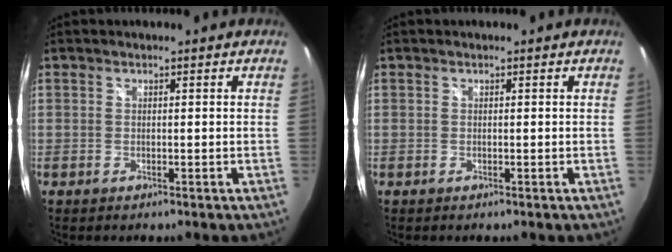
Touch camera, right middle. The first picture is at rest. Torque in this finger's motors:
{"motor_torque": [0.10, -0.16, 0.00, 0.00]}